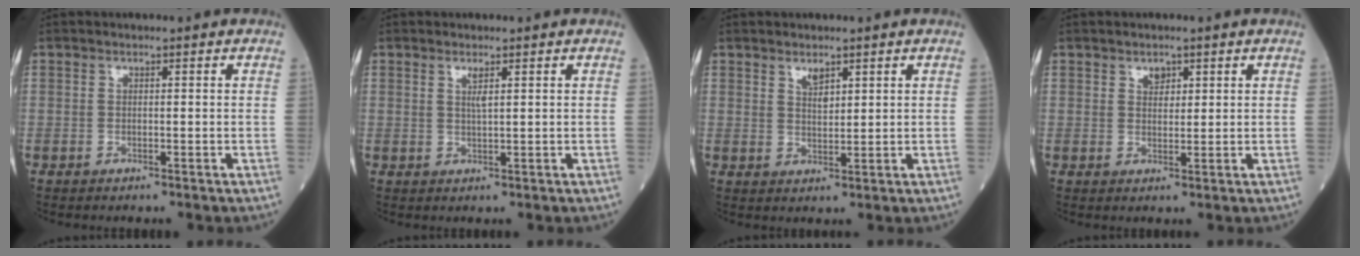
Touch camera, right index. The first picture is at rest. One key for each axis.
{"total": 1.7, "fx": 0.8, "fy": 0.1, "fz": 1.5, "tx": -0.031, "ty": -0.003, "tz": 0.016}
{"total": 2.5, "fx": 1.7, "fy": 1.0, "fz": 1.6, "tx": -0.031, "ty": -0.002, "tz": 0.035}
{"total": 2.0, "fx": 1.3, "fy": 1.3, "fz": 1.0, "tx": -0.015, "ty": -0.002, "tz": 0.022}